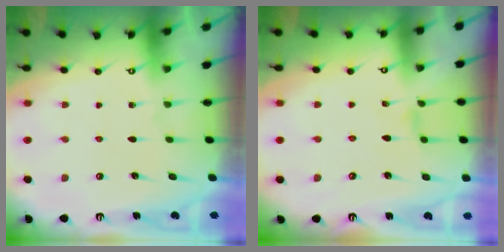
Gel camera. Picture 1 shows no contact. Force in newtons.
{"total": 1.1, "press": 1.1, "slide": 0.4}